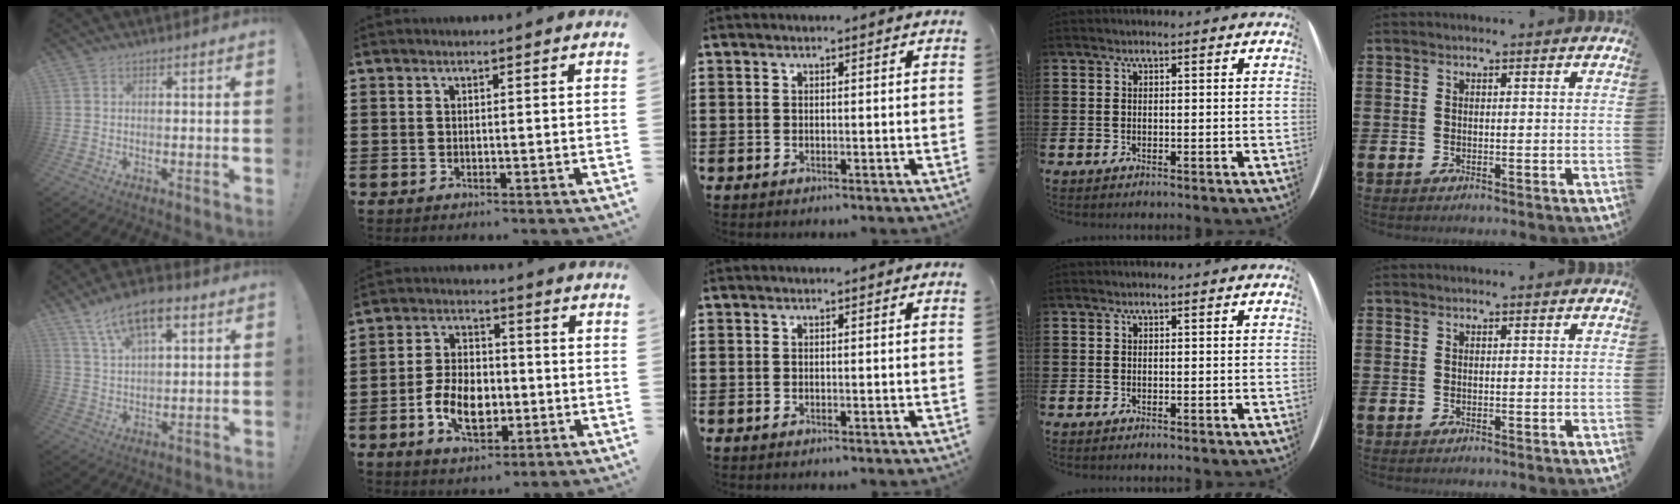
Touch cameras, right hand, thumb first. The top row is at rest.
{"thumb": {"total": 12.5, "force": [7.0, 5.7, 8.6], "torque": [-0.149, -0.016, 0.127]}, "index": {"total": 8.2, "force": [-2.4, 5.1, 6.0], "torque": [-0.127, 0.005, -0.050]}}